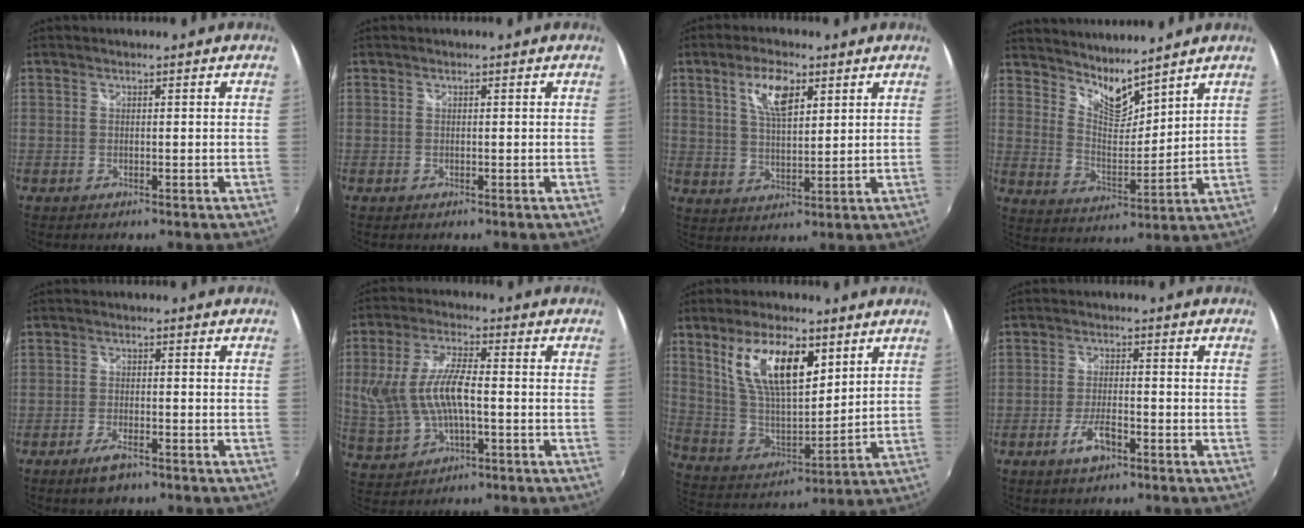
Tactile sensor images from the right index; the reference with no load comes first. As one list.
[{"total": 0.0}, {"total": 7.8, "force": [3.7, 3.2, 6.1], "torque": [-0.113, 0.009, 0.071]}, {"total": 8.0, "force": [7.2, 1.3, 3.1], "torque": [-0.047, -0.012, 0.133]}, {"total": 4.1, "force": [-2.9, 1.5, 2.4], "torque": [-0.061, -0.006, -0.054]}, {"total": 12.2, "force": [-0.9, 5.5, 10.8], "torque": [-0.228, 0.002, -0.007]}, {"total": 14.7, "force": [7.9, 5.7, 11.0], "torque": [-0.204, -0.003, 0.162]}, {"total": 4.9, "force": [-2.7, 1.7, 3.7], "torque": [-0.082, -0.004, -0.049]}]